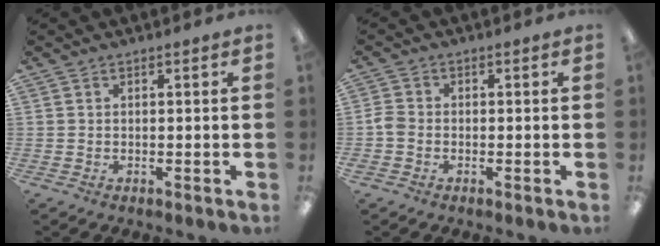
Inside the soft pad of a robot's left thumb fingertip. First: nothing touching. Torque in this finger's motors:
{"motor_torque": [0.09, 0.47, 0.09, -0.16, 0.01]}